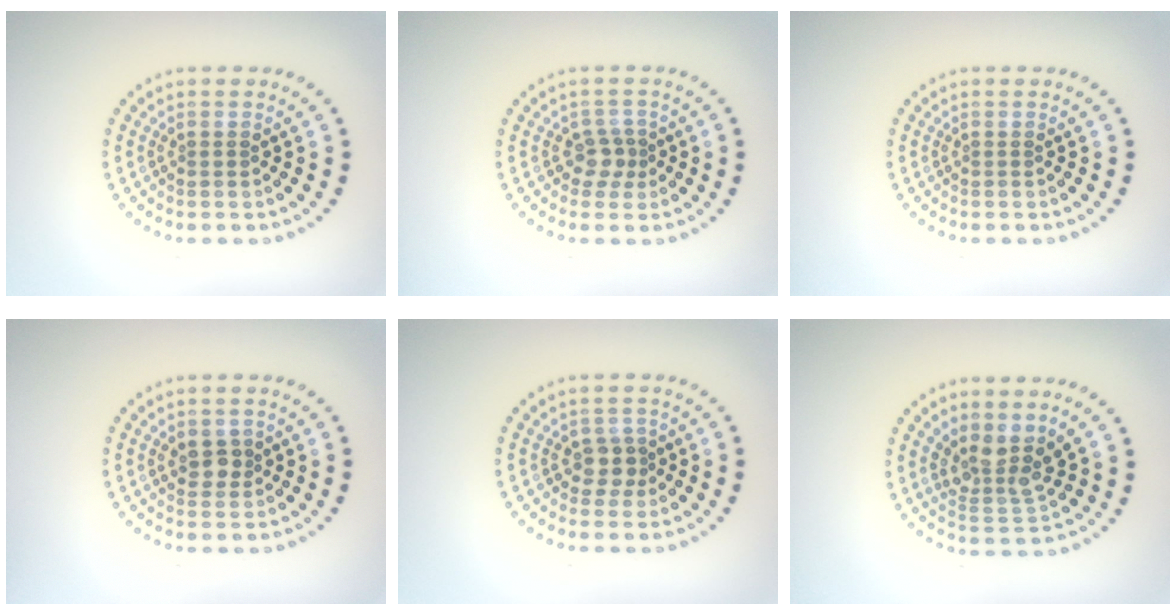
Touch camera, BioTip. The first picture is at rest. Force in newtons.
{"total": 1.9, "press": 1.5, "slide": 1.1}
{"total": 0.0}
{"total": 1.8, "press": 1.8, "slide": 0.5}
{"total": 2.0, "press": 1.8, "slide": 1.0}
{"total": 3.6, "press": 2.9, "slide": 2.1}